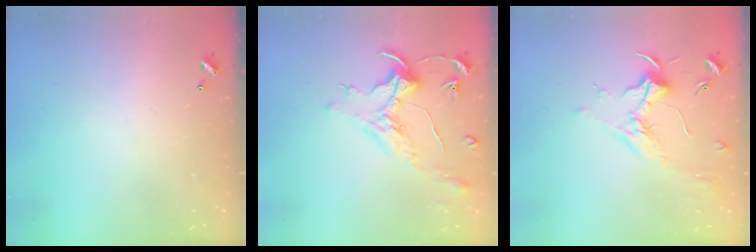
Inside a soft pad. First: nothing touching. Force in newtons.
{"total": 1.6, "press": 1.4, "slide": 0.7}
{"total": 1.8, "press": 1.7, "slide": 0.6}